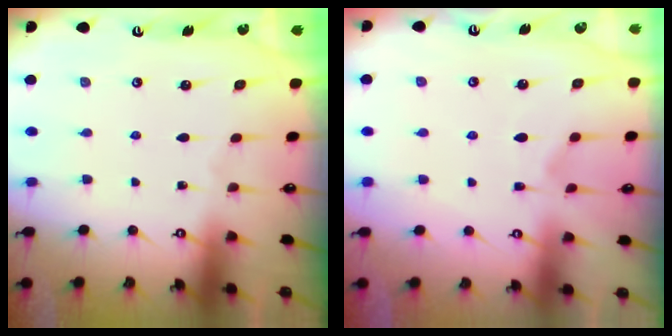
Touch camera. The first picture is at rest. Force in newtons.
{"total": 2.4, "press": 2.1, "slide": 1.1}